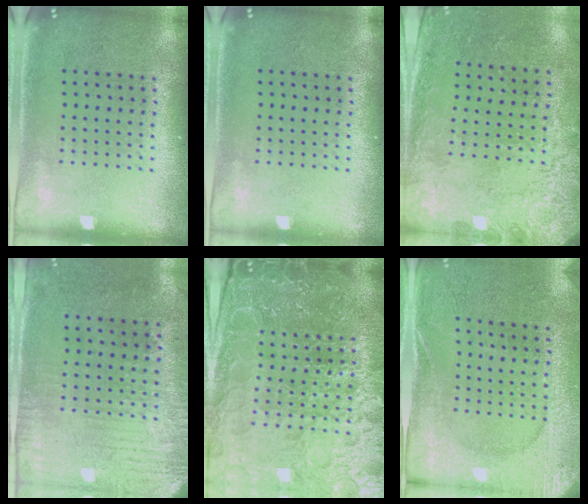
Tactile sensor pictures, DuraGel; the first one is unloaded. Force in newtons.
{"total": 0.0}
{"total": 2.7, "press": 2.2, "slide": 1.5}
{"total": 2.9, "press": 2.4, "slide": 1.7}
{"total": 5.8, "press": 5.2, "slide": 2.5}
{"total": 2.7, "press": 2.6, "slide": 0.4}